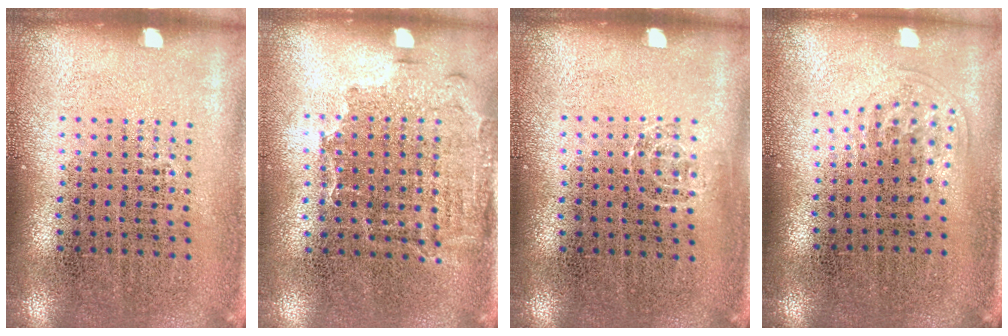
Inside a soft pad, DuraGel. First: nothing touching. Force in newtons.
{"total": 1.6, "press": 1.3, "slide": 1.0}
{"total": 0.7, "press": 0.5, "slide": 0.5}
{"total": 1.0, "press": 0.6, "slide": 0.8}